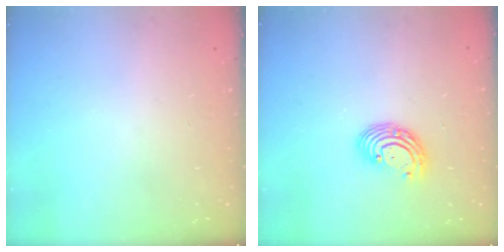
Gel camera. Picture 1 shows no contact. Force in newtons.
{"total": 7.1, "press": 7.0, "slide": 1.3}